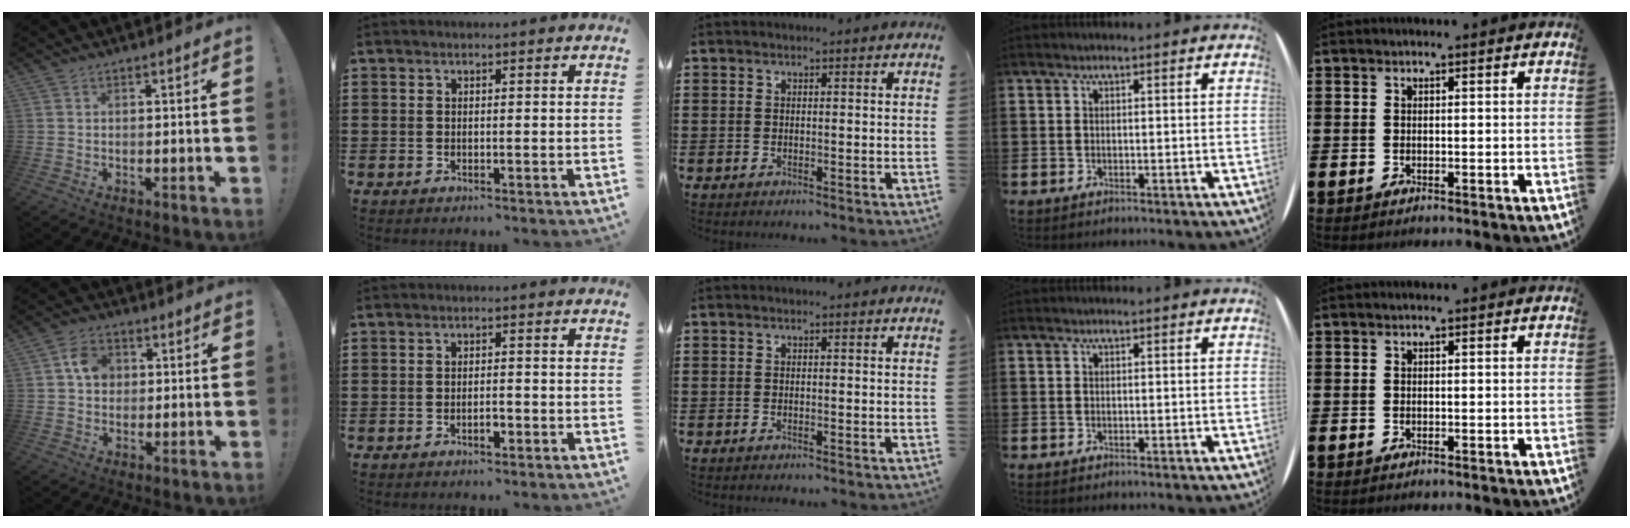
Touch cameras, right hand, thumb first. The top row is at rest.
{"thumb": {"total": 7.3, "force": [1.7, 6.0, 3.8], "torque": [-0.053, 0.007, 0.032]}, "index": {"total": 2.1, "force": [-0.9, 0.7, 1.7], "torque": [-0.032, 0.001, -0.017]}}